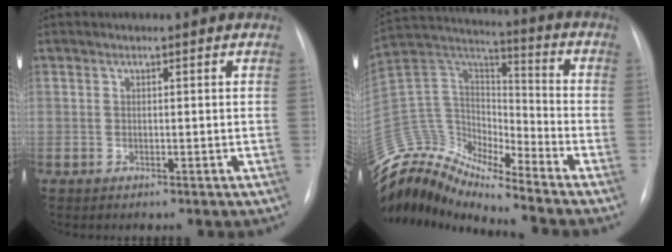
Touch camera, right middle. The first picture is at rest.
{"total": 16.0, "force": [-15.2, 3.1, 4.0], "torque": [-0.088, 0.078, -0.288]}